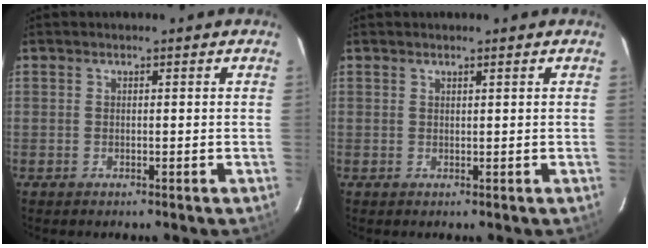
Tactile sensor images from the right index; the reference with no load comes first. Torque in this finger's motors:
{"motor_torque": [-0.10, 0.16, -0.04, -0.01]}